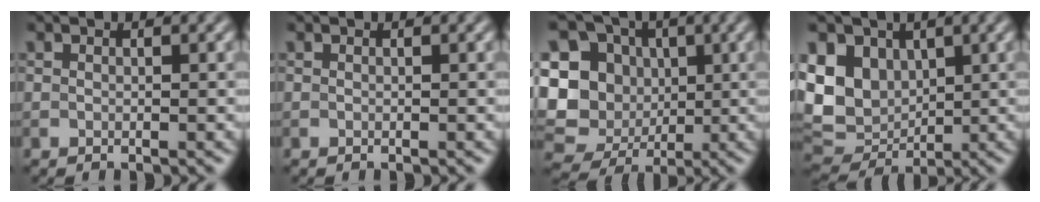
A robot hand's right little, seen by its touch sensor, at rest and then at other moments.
{"total": 0.0}
{"total": 12.9, "force": [0.5, 11.5, 5.7], "torque": [-0.138, 0.013, -0.002]}
{"total": 9.4, "force": [2.3, 7.2, 5.6], "torque": [-0.119, 0.008, 0.047]}